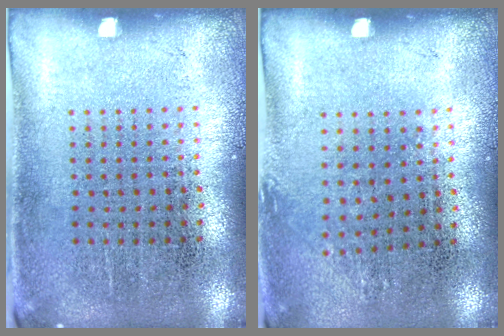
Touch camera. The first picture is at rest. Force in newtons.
{"total": 0.7, "press": 0.6, "slide": 0.4}